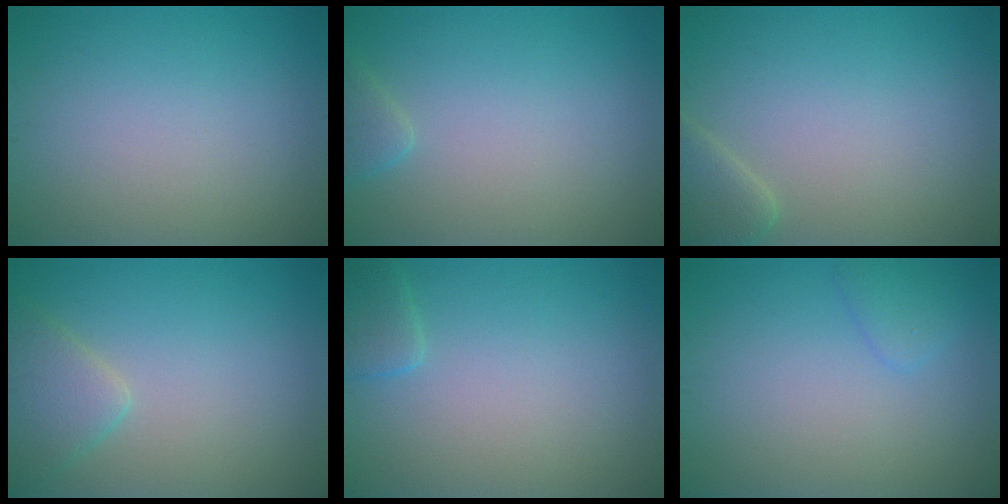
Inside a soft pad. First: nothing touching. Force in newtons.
{"total": 1.3, "press": 1.3, "slide": 0.1}
{"total": 2.6, "press": 2.6, "slide": 0.2}
{"total": 3.1, "press": 3.1, "slide": 0.0}
{"total": 1.7, "press": 1.7, "slide": 0.2}
{"total": 1.4, "press": 1.4, "slide": 0.1}